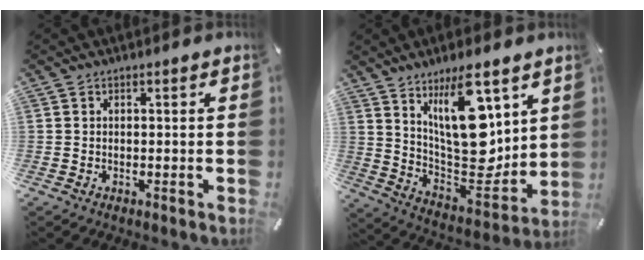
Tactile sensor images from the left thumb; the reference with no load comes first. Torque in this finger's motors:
{"motor_torque": [2.64, 2.35, 1.71, -1.06, 0.57]}